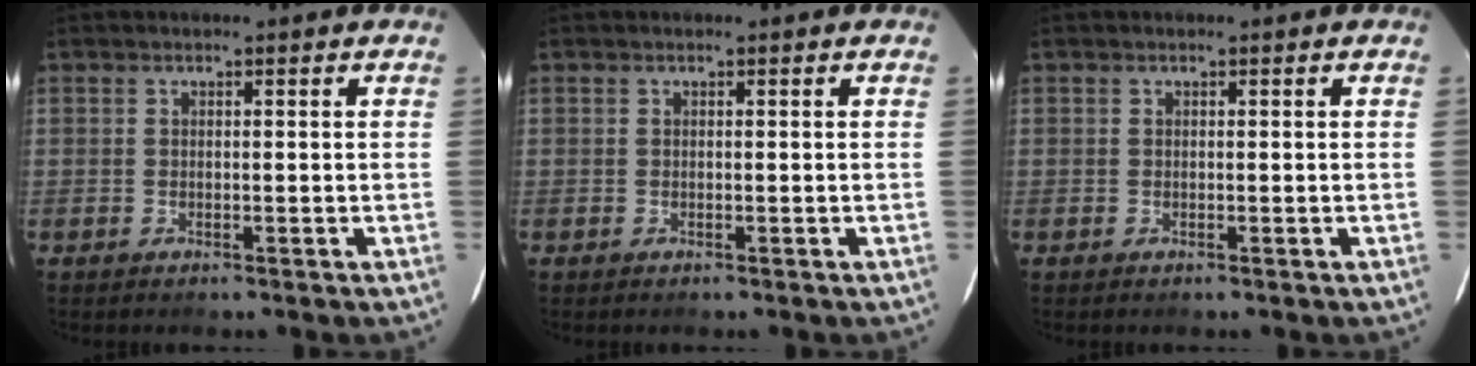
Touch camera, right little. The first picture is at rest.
{"total": 0.0}
{"total": 0.0}